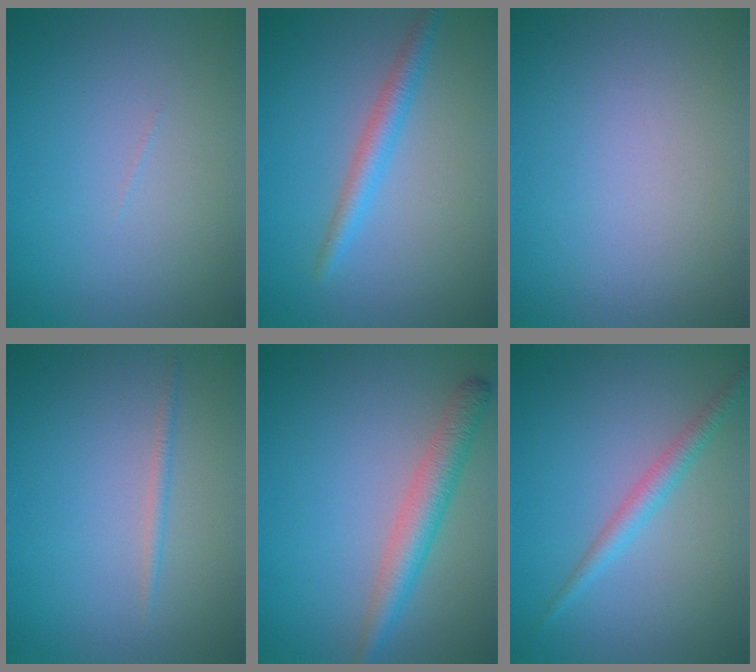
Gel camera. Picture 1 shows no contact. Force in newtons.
{"total": 2.4, "press": 2.4, "slide": 0.1}
{"total": 0.0}
{"total": 0.9, "press": 0.9, "slide": 0.0}
{"total": 3.7, "press": 3.7, "slide": 0.1}
{"total": 2.1, "press": 2.1, "slide": 0.1}